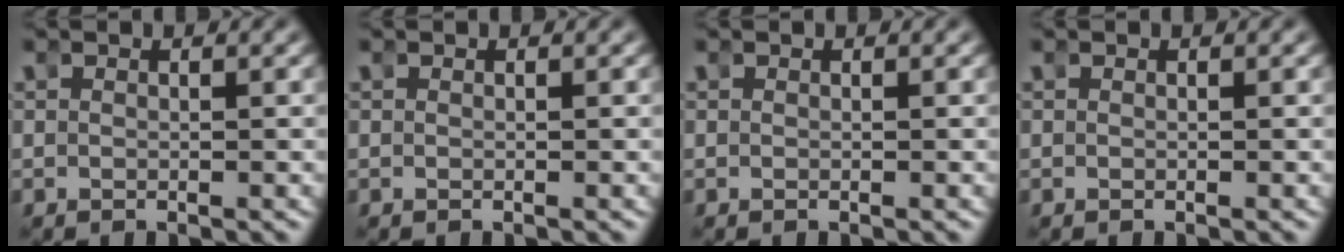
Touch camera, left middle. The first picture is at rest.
{"total": 0.0}
{"total": 0.0}
{"total": 0.0}